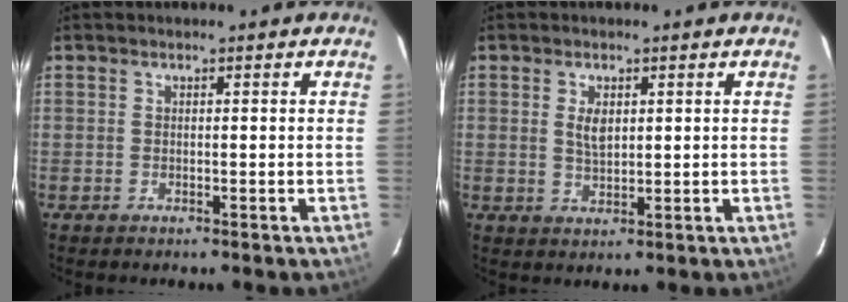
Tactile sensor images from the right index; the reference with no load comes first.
{"total": 3.5, "force": [1.0, 1.8, 2.8], "torque": [-0.049, 0.000, 0.020]}